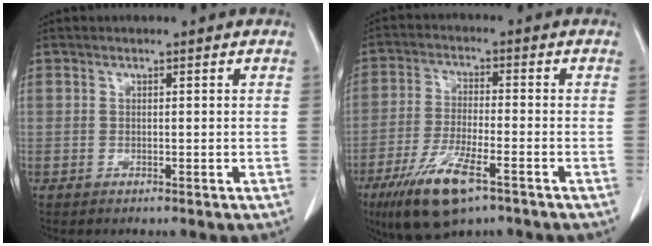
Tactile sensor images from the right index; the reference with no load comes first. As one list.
[{"total": 11.0, "force": [-6.5, 2.6, 8.6], "torque": [-0.172, -0.022, -0.111]}]